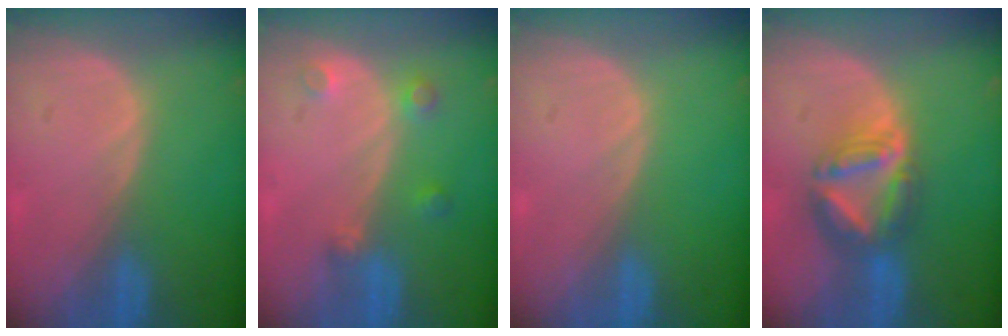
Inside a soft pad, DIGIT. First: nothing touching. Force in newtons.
{"total": 3.2, "press": 3.0, "slide": 1.2}
{"total": 0.0}
{"total": 7.4, "press": 6.6, "slide": 3.3}